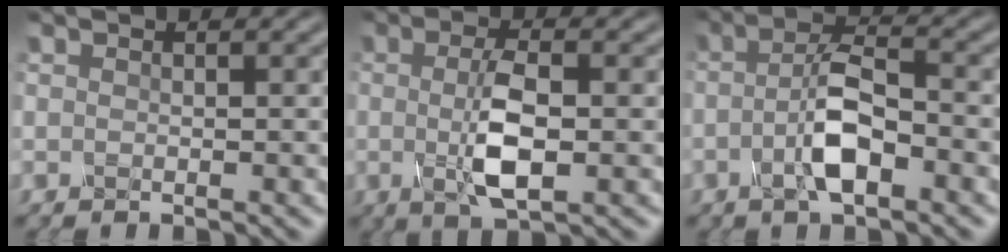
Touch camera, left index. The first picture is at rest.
{"total": 4.2, "force": [-0.1, 1.2, 4.0], "torque": [-0.085, -0.001, -0.003]}
{"total": 4.2, "force": [-1.6, 1.1, 3.6], "torque": [-0.077, 0.013, -0.037]}